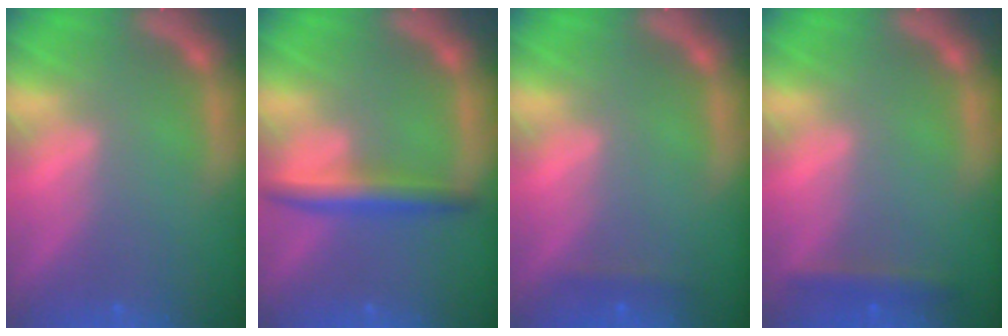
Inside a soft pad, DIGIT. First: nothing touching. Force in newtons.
{"total": 3.5}
{"total": 0.9}
{"total": 1.9}